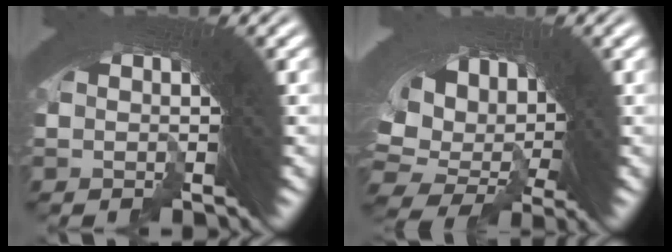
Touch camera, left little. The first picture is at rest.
{"total": 11.7, "force": [-3.7, 9.3, 6.1], "torque": [-0.159, -0.061, -0.038]}